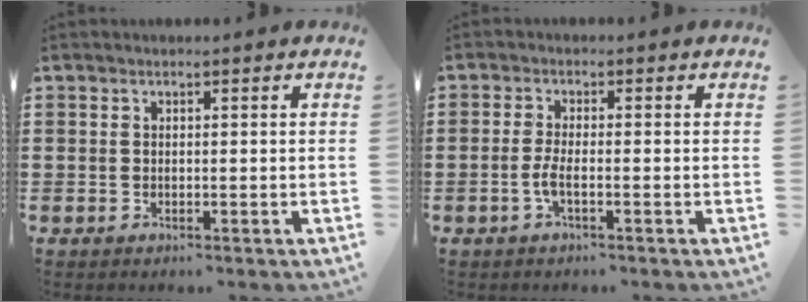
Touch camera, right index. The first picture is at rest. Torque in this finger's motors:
{"motor_torque": [0.59, 1.55, 0.08, 0.02]}